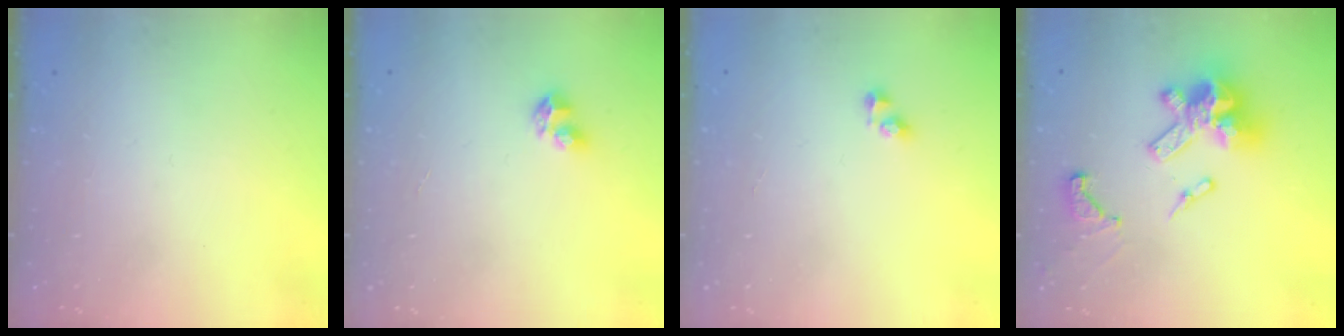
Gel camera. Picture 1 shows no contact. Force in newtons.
{"total": 4.7, "press": 4.6, "slide": 0.9}
{"total": 2.5, "press": 2.5, "slide": 0.2}
{"total": 16.7, "press": 16.6, "slide": 1.8}